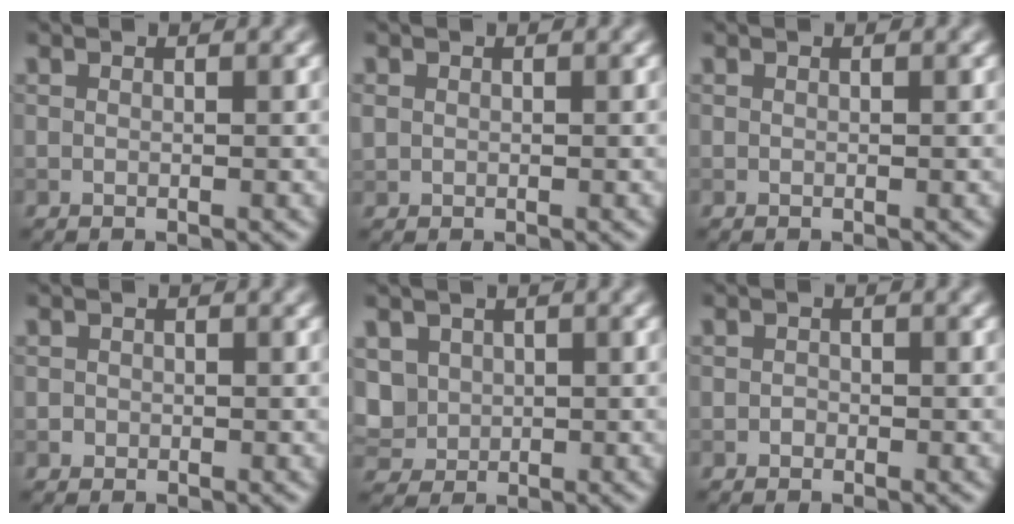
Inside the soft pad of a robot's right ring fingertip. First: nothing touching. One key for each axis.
{"total": 0.6, "fx": 0.2, "fy": 0.6, "fz": 0.1, "tx": -0.005, "ty": -0.003, "tz": 0.008}
{"total": 0.0}
{"total": 0.6, "fx": -0.2, "fy": 0.5, "fz": 0.0, "tx": 0.006, "ty": -0.005, "tz": -0.003}
{"total": 3.6, "fx": 0.6, "fy": 3.2, "fz": 1.7, "tx": -0.053, "ty": 0.002, "tz": 0.016}
{"total": 0.6, "fx": -0.3, "fy": 0.5, "fz": 0.1, "tx": 0.000, "ty": -0.005, "tz": -0.008}